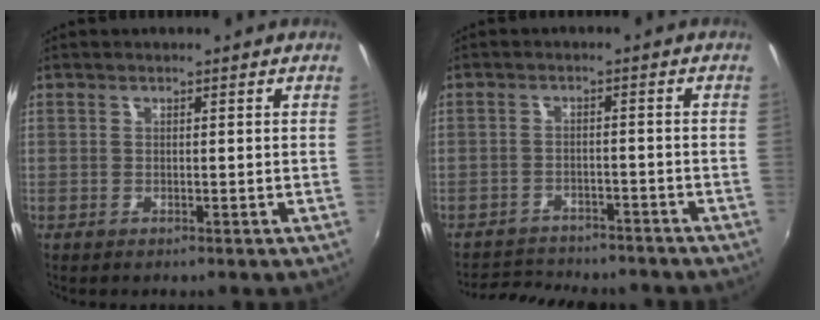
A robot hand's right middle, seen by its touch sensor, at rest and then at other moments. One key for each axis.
{"total": 10.9, "fx": -9.8, "fy": 3.3, "fz": 3.3, "tx": -0.083, "ty": -0.007, "tz": -0.141}